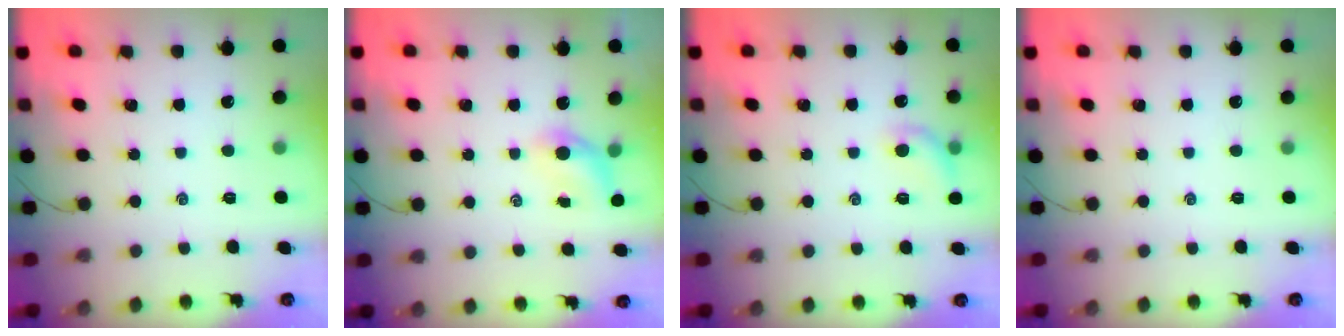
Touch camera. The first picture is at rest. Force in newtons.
{"total": 5.7, "press": 5.7, "slide": 0.7}
{"total": 7.8, "press": 7.6, "slide": 1.8}
{"total": 0.0}